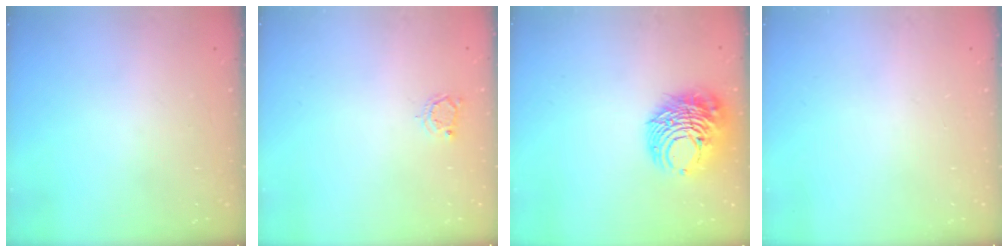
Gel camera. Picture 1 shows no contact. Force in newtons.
{"total": 3.0, "press": 3.0, "slide": 0.3}
{"total": 10.9, "press": 10.8, "slide": 1.4}
{"total": 0.0}